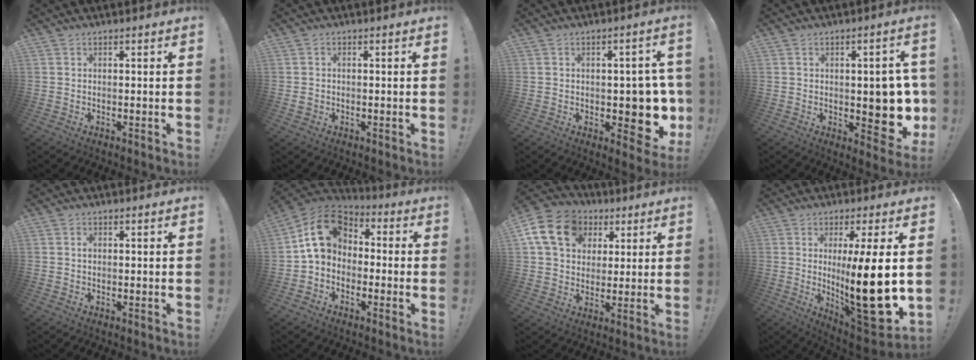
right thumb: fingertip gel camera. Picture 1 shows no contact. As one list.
[{"total": 1.4, "force": [-0.2, 1.4, 0.3], "torque": [-0.011, 0.007, -0.003]}, {"total": 9.1, "force": [-1.4, 5.8, 6.9], "torque": [-0.072, 0.005, -0.014]}, {"total": 10.8, "force": [-0.3, 6.0, 8.9], "torque": [-0.097, -0.004, 0.006]}, {"total": 0.5, "force": [0.0, 0.5, 0.1], "torque": [-0.003, 0.003, 0.000]}, {"total": 13.6, "force": [2.5, 10.7, 8.0], "torque": [-0.118, 0.011, 0.050]}, {"total": 17.0, "force": [6.0, 13.3, 8.8], "torque": [-0.136, -0.013, 0.118]}, {"total": 21.3, "force": [0.7, 3.5, 21.0], "torque": [-0.346, -0.030, 0.012]}]